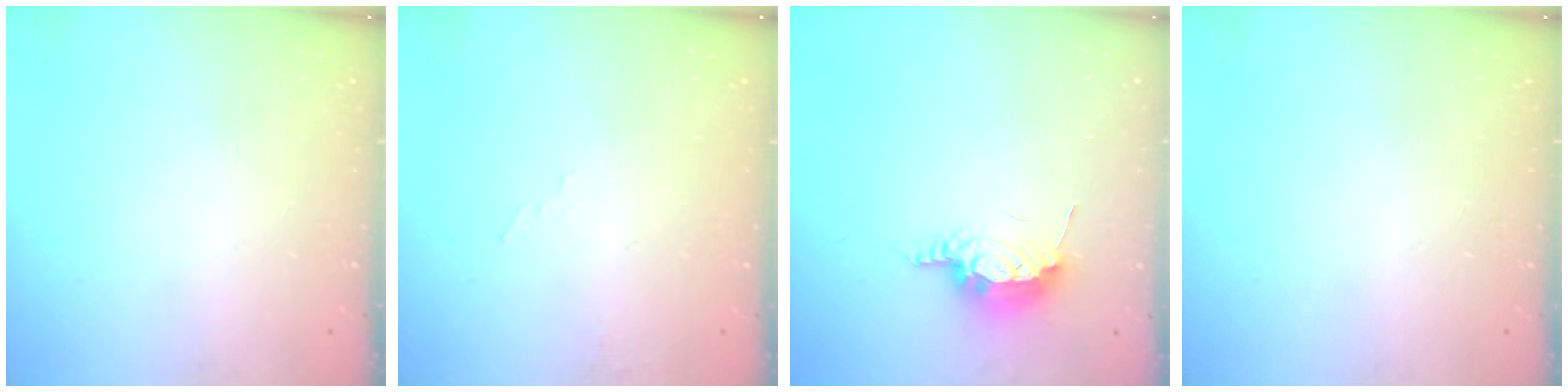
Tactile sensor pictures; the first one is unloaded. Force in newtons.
{"total": 4.1, "press": 3.2, "slide": 2.6}
{"total": 14.8, "press": 9.9, "slide": 11.1}
{"total": 0.0}